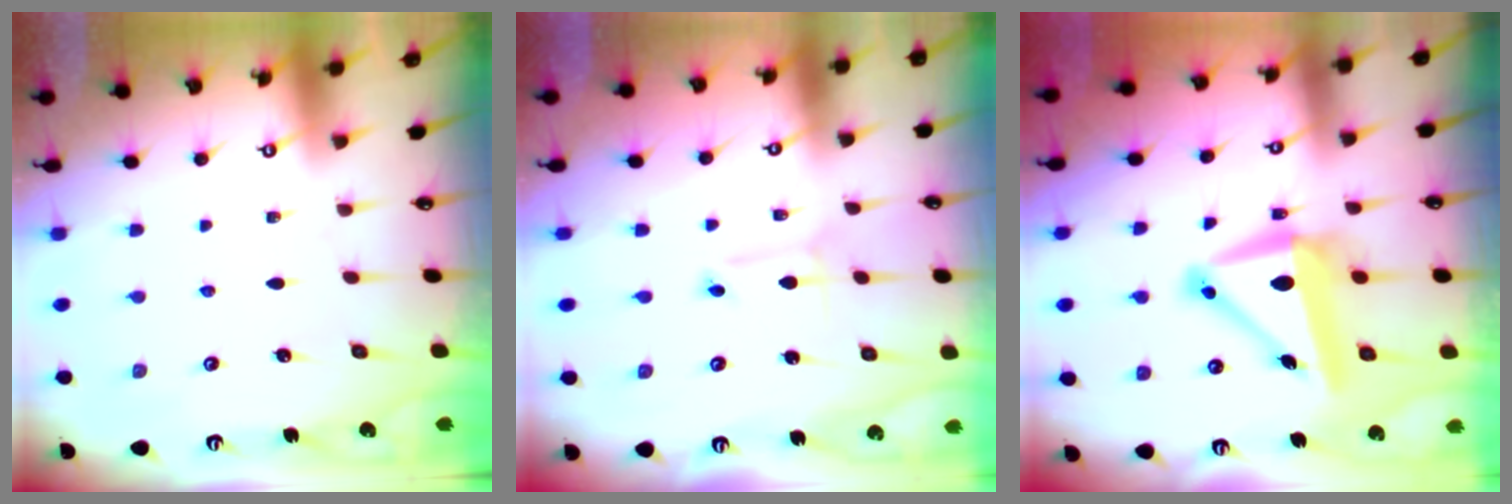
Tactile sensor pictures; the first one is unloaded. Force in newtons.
{"total": 4.6, "press": 4.6, "slide": 0.2}
{"total": 10.9, "press": 10.9, "slide": 1.2}